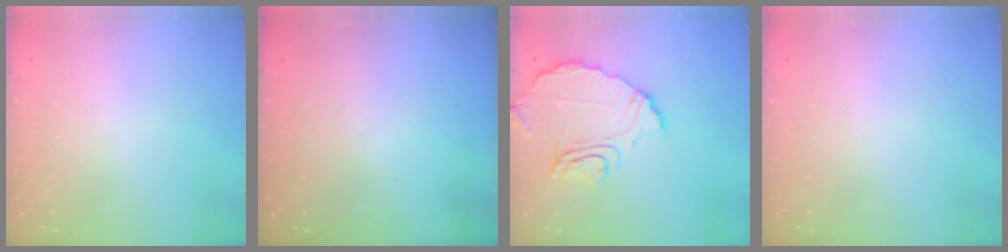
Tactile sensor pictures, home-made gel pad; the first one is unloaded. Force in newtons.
{"total": 3.1, "press": 3.1, "slide": 0.1}
{"total": 9.4, "press": 9.3, "slide": 1.0}
{"total": 0.0}